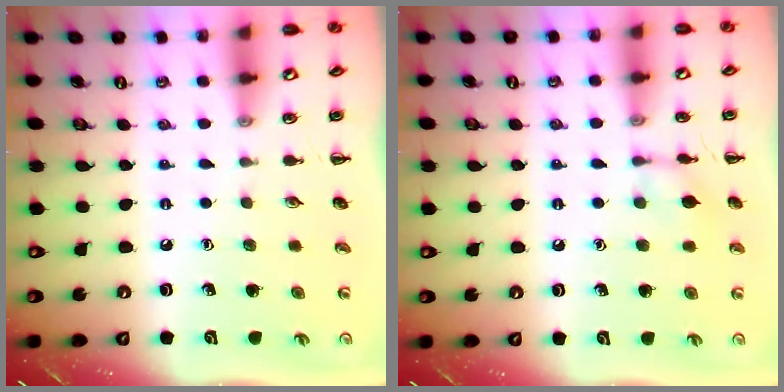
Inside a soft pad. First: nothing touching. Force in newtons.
{"total": 7.2, "press": 7.1, "slide": 1.4}